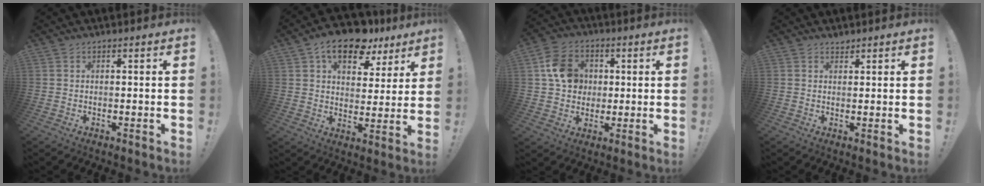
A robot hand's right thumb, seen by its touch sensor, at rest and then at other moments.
{"total": 14.1, "force": [8.8, 7.9, 7.6], "torque": [-0.111, -0.049, 0.156]}
{"total": 12.5, "force": [2.7, 10.8, 5.6], "torque": [-0.078, 0.006, 0.061]}
{"total": 1.4, "force": [1.3, 0.3, 0.2], "torque": [0.003, -0.008, 0.024]}